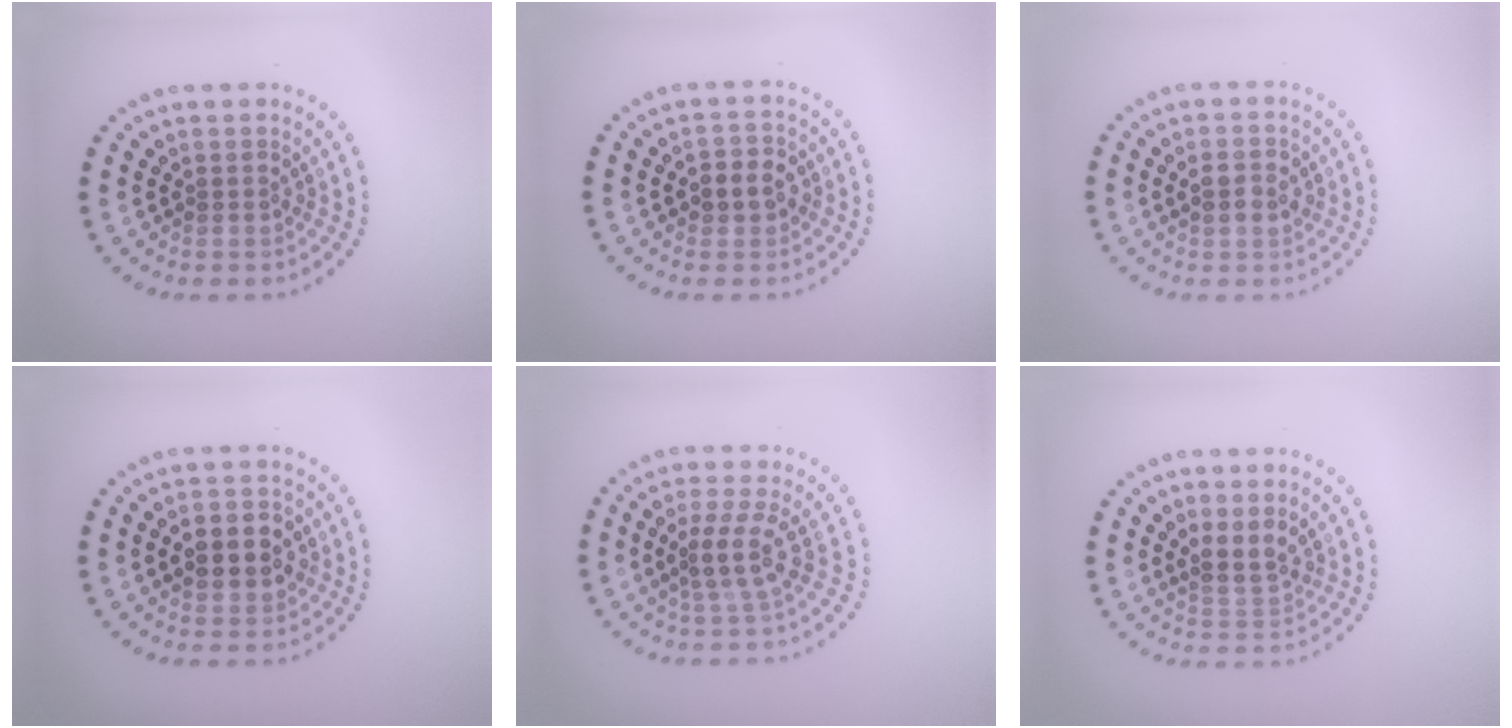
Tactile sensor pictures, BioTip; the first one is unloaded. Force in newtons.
{"total": 2.6, "press": 2.5, "slide": 0.6}
{"total": 2.2, "press": 2.2, "slide": 0.3}
{"total": 3.9, "press": 3.9, "slide": 0.3}
{"total": 2.8, "press": 2.2, "slide": 1.7}
{"total": 2.4, "press": 2.1, "slide": 1.1}